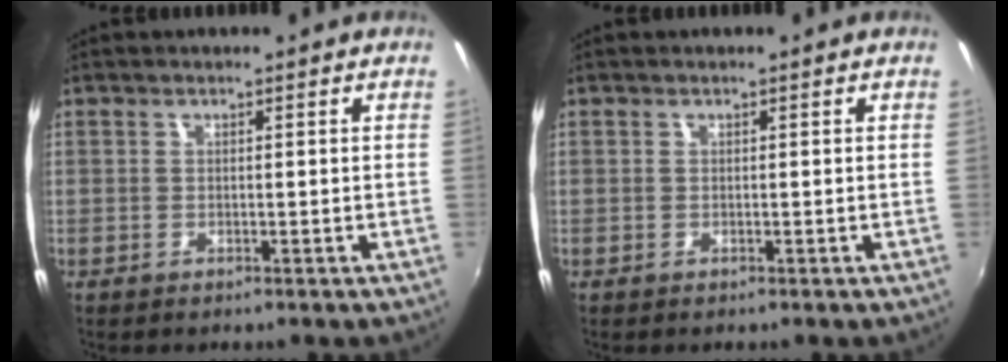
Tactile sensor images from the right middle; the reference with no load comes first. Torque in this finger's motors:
{"motor_torque": [0.00, 0.00, -0.01, 0.00]}